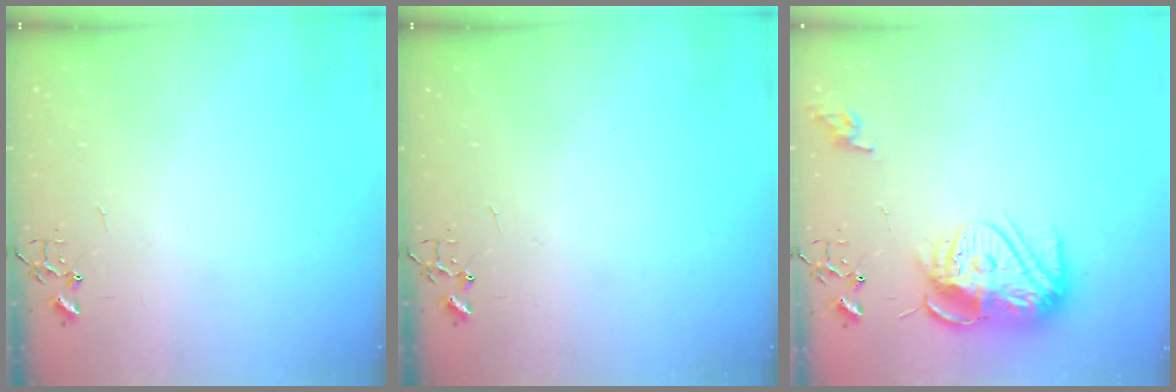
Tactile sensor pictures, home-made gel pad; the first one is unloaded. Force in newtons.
{"total": 0.0}
{"total": 15.3, "press": 15.3, "slide": 0.9}